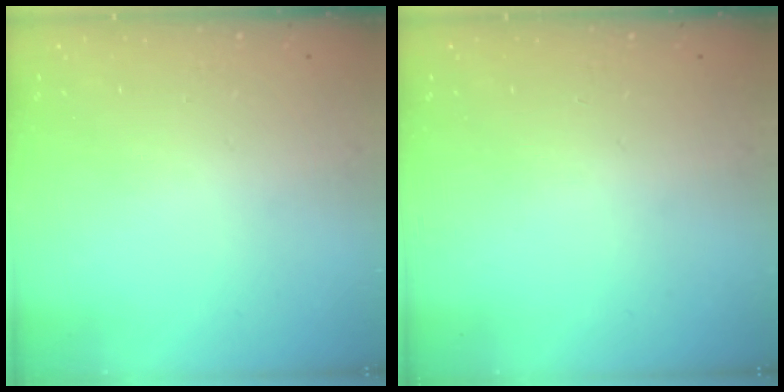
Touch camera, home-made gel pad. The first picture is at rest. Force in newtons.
{"total": 0.0}